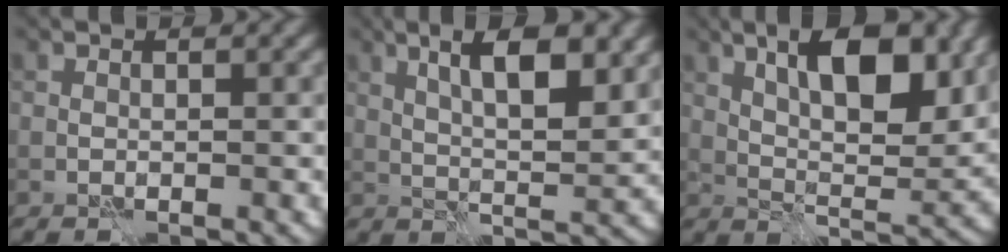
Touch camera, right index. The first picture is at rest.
{"total": 7.3, "force": [2.9, 2.2, 6.3], "torque": [-0.102, 0.001, 0.051]}
{"total": 8.9, "force": [3.7, 3.6, 7.3], "torque": [-0.114, 0.001, 0.064]}